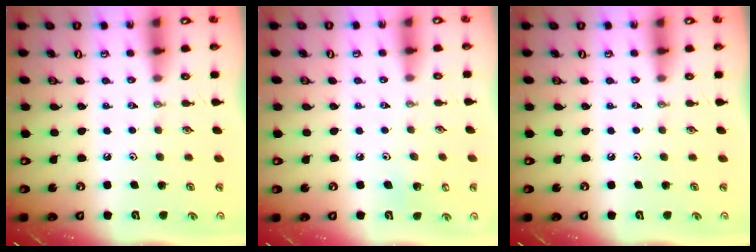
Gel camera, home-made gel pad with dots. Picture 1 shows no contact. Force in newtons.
{"total": 4.6, "press": 4.5, "slide": 0.3}
{"total": 0.0}